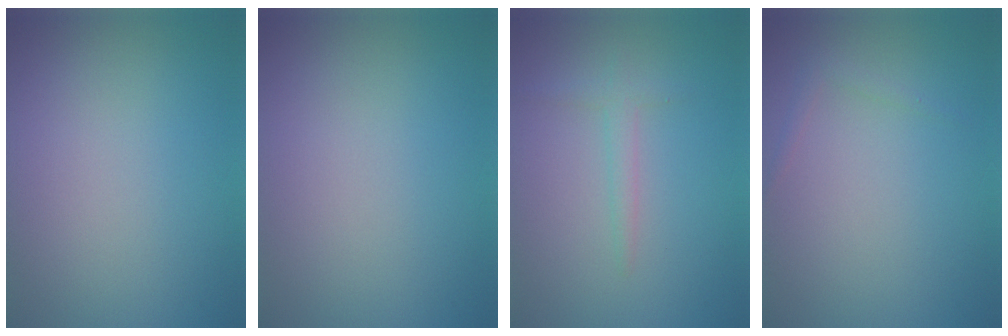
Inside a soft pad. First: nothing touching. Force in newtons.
{"total": 0.0}
{"total": 1.5, "press": 1.5, "slide": 0.1}
{"total": 0.7, "press": 0.7, "slide": 0.1}